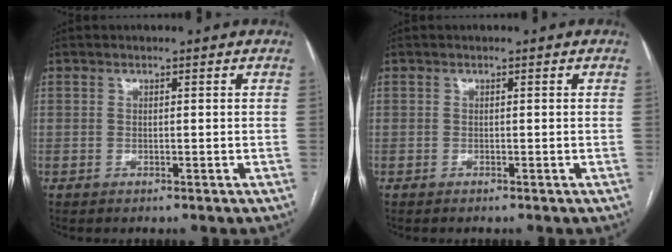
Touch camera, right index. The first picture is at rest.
{"total": 0.0}